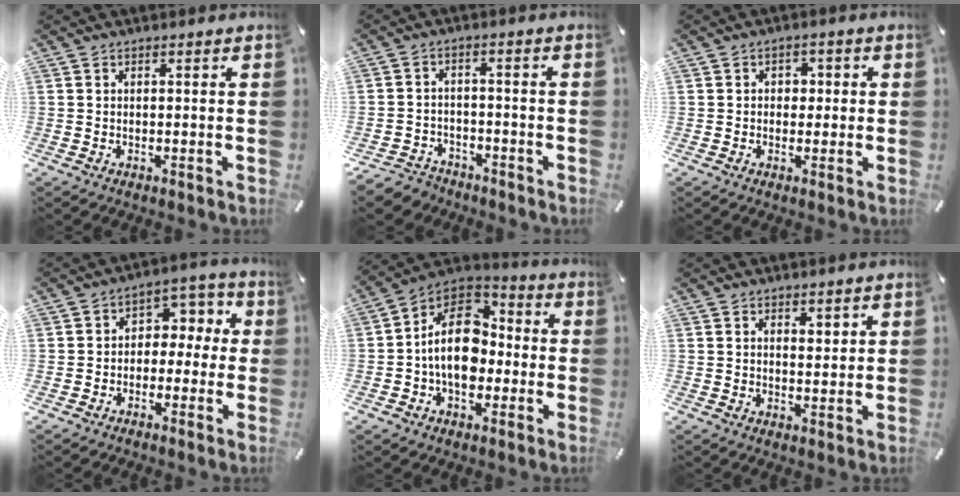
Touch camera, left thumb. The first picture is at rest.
{"total": 4.5, "force": [-3.5, 2.7, 0.8], "torque": [-0.024, 0.017, -0.072]}
{"total": 2.5, "force": [-0.6, 2.2, 1.1], "torque": [-0.015, 0.006, -0.018]}
{"total": 6.2, "force": [-1.0, 5.5, 2.6], "torque": [-0.030, 0.015, -0.025]}
{"total": 15.5, "force": [-1.5, 11.5, 10.3], "torque": [-0.197, 0.013, -0.031]}
{"total": 2.1, "force": [1.6, 1.2, 0.6], "torque": [0.005, -0.007, 0.026]}